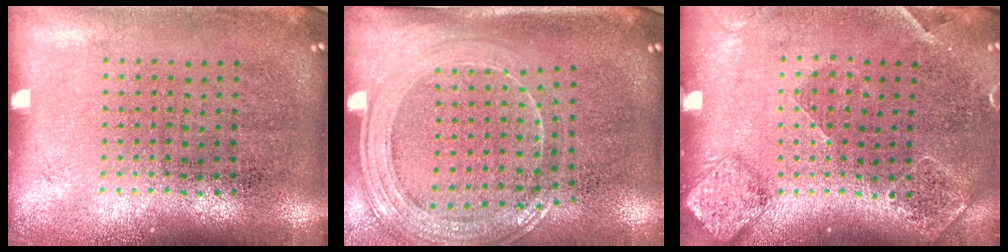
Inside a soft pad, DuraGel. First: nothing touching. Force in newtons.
{"total": 1.9, "press": 1.7, "slide": 1.0}
{"total": 1.6, "press": 1.5, "slide": 0.3}